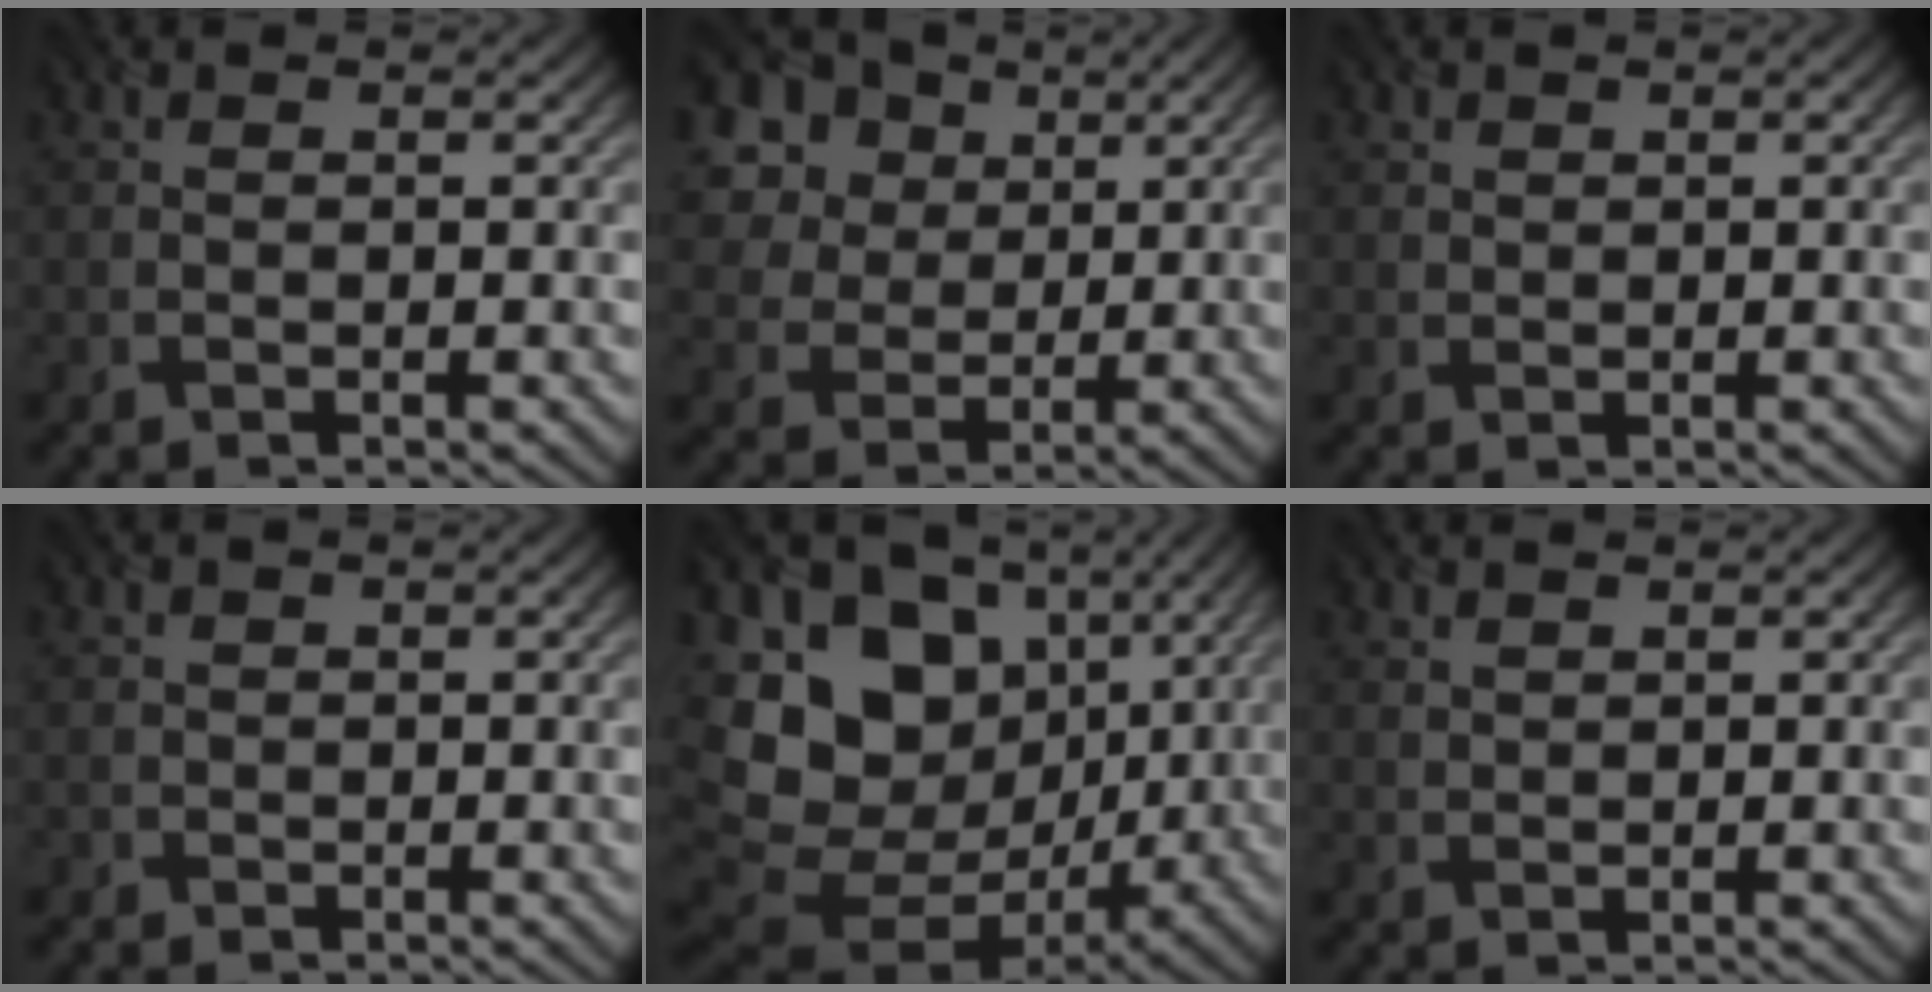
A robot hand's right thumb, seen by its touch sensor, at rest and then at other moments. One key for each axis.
{"total": 13.5, "fx": 6.4, "fy": 10.3, "fz": 5.9, "tx": -0.189, "ty": 0.025, "tz": 0.141}
{"total": 0.9, "fx": 0.5, "fy": 0.7, "fz": 0.2, "tx": -0.007, "ty": -0.005, "tz": 0.012}
{"total": 1.3, "fx": -0.4, "fy": 1.2, "fz": 0.0, "tx": 0.010, "ty": 0.001, "tz": -0.015}
{"total": 20.1, "fx": 2.8, "fy": 16.2, "fz": 11.7, "tx": -0.280, "ty": 0.004, "tz": 0.081}
{"total": 1.0, "fx": 0.8, "fy": 0.5, "fz": 0.3, "tx": -0.014, "ty": -0.004, "tz": 0.020}